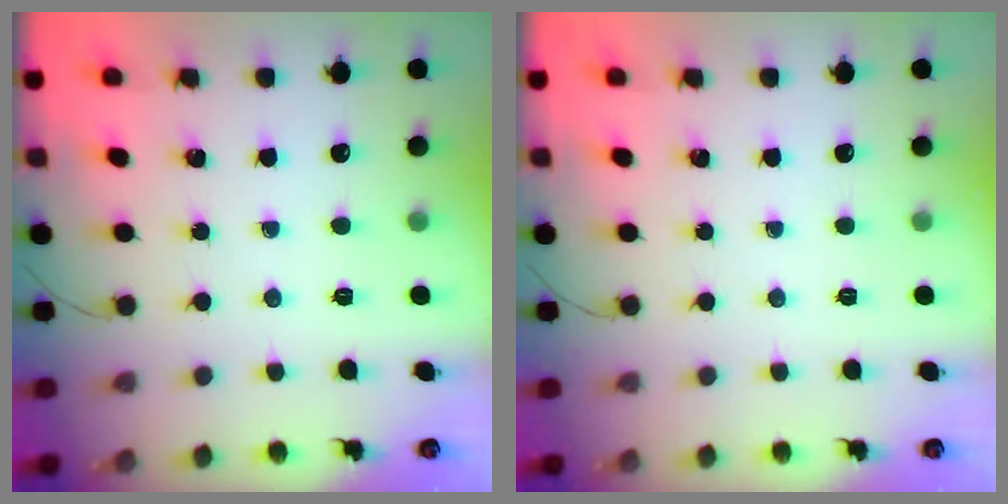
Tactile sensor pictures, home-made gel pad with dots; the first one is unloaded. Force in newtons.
{"total": 0.0}